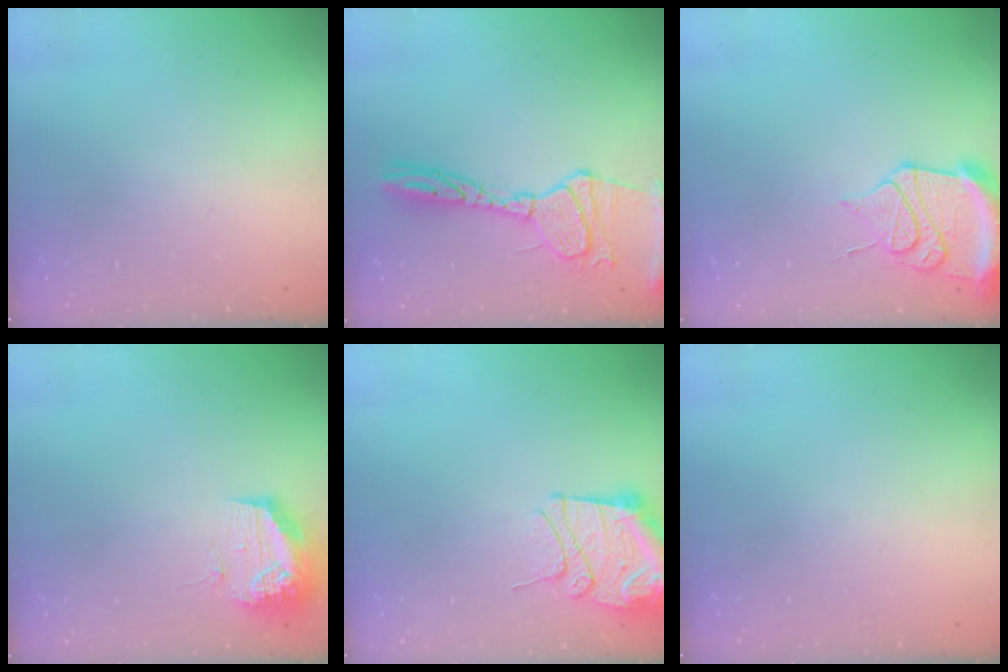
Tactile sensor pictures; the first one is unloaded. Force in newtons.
{"total": 17.8, "press": 17.7, "slide": 1.5}
{"total": 15.7, "press": 14.5, "slide": 6.0}
{"total": 11.1, "press": 11.1, "slide": 0.8}
{"total": 13.1, "press": 13.1, "slide": 1.5}
{"total": 0.0}